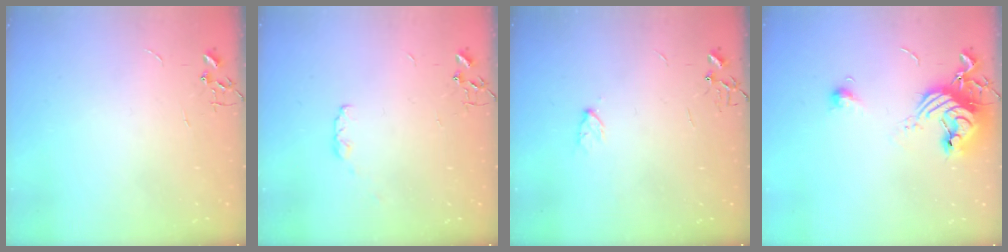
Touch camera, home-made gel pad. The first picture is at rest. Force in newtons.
{"total": 3.6, "press": 3.6, "slide": 0.5}
{"total": 4.1, "press": 4.1, "slide": 0.6}
{"total": 14.3, "press": 14.2, "slide": 1.4}